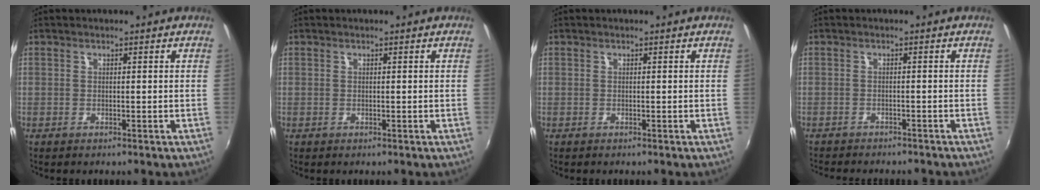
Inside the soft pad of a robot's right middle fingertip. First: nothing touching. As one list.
[{"total": 0.0}, {"total": 0.0}, {"total": 6.6, "force": [-6.1, 1.5, 2.3], "torque": [-0.057, -0.015, -0.087]}]